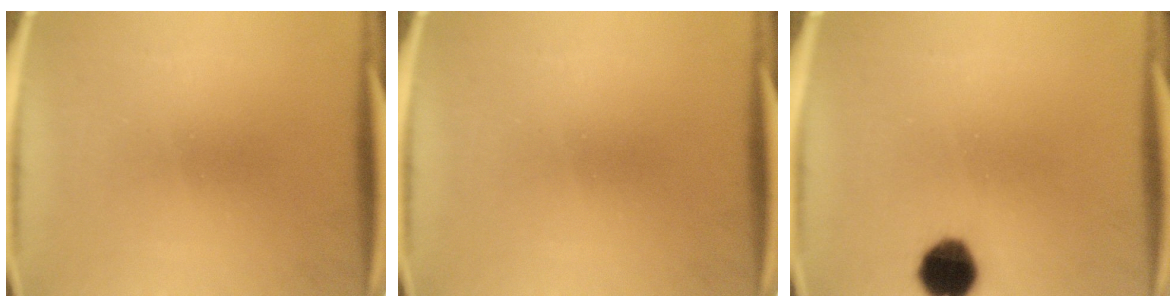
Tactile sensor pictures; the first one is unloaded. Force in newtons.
{"total": 0.0}
{"total": 8.6}